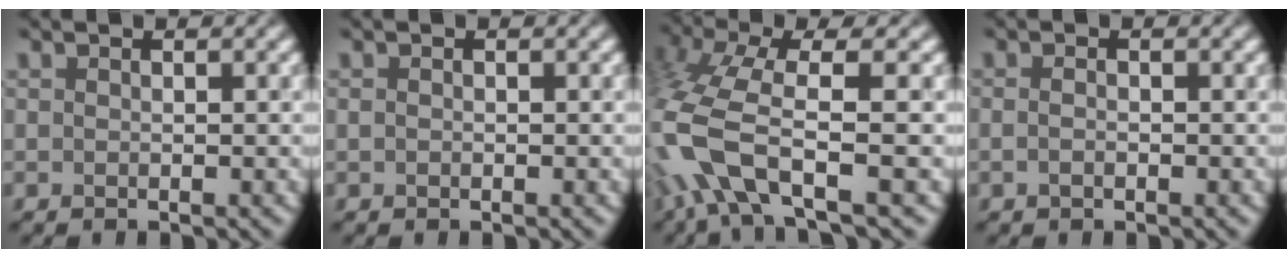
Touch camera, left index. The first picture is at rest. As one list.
[{"total": 0.0}, {"total": 8.4, "force": [-3.0, 2.9, 7.3], "torque": [-0.173, 0.002, -0.070]}, {"total": 0.6, "force": [-0.3, 0.3, 0.5], "torque": [-0.012, -0.003, -0.008]}]